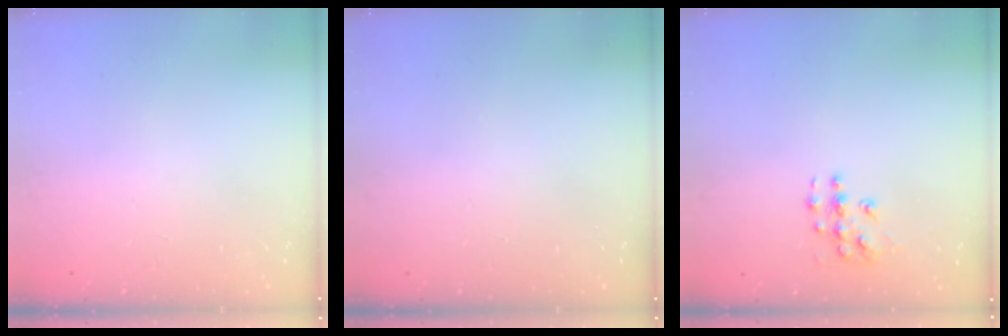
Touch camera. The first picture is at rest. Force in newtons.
{"total": 0.0}
{"total": 6.1, "press": 6.1, "slide": 0.4}